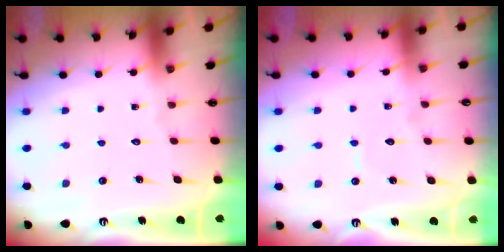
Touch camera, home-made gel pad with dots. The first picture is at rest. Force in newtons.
{"total": 3.9, "press": 3.9, "slide": 0.2}